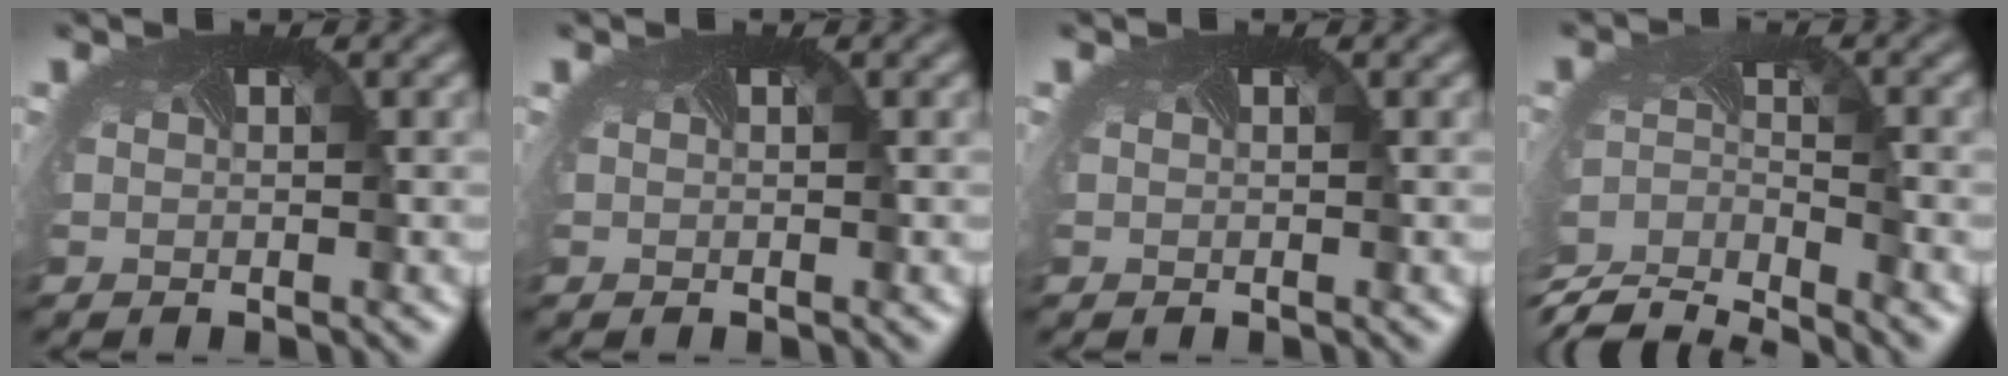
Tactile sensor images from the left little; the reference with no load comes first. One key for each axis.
{"total": 0.0}
{"total": 0.0}
{"total": 6.7, "fx": -6.3, "fy": 0.9, "fz": 1.8, "tx": -0.044, "ty": -0.021, "tz": -0.124}